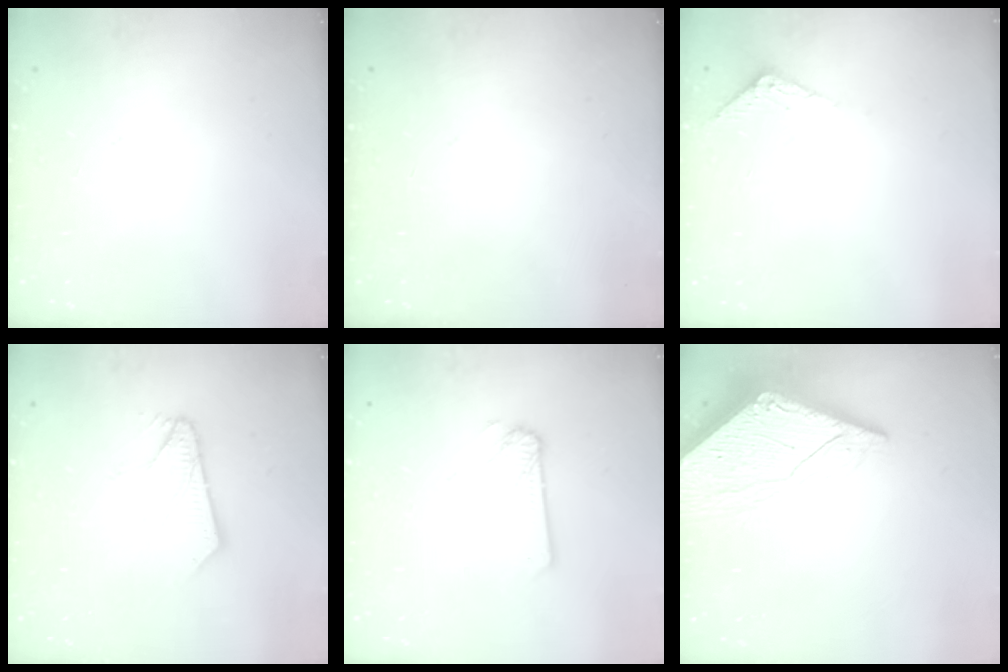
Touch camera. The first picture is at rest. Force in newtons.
{"total": 0.0}
{"total": 4.0, "press": 4.0, "slide": 0.5}
{"total": 8.8, "press": 8.7, "slide": 1.0}
{"total": 3.5, "press": 3.5, "slide": 0.1}
{"total": 10.1, "press": 10.1, "slide": 1.0}